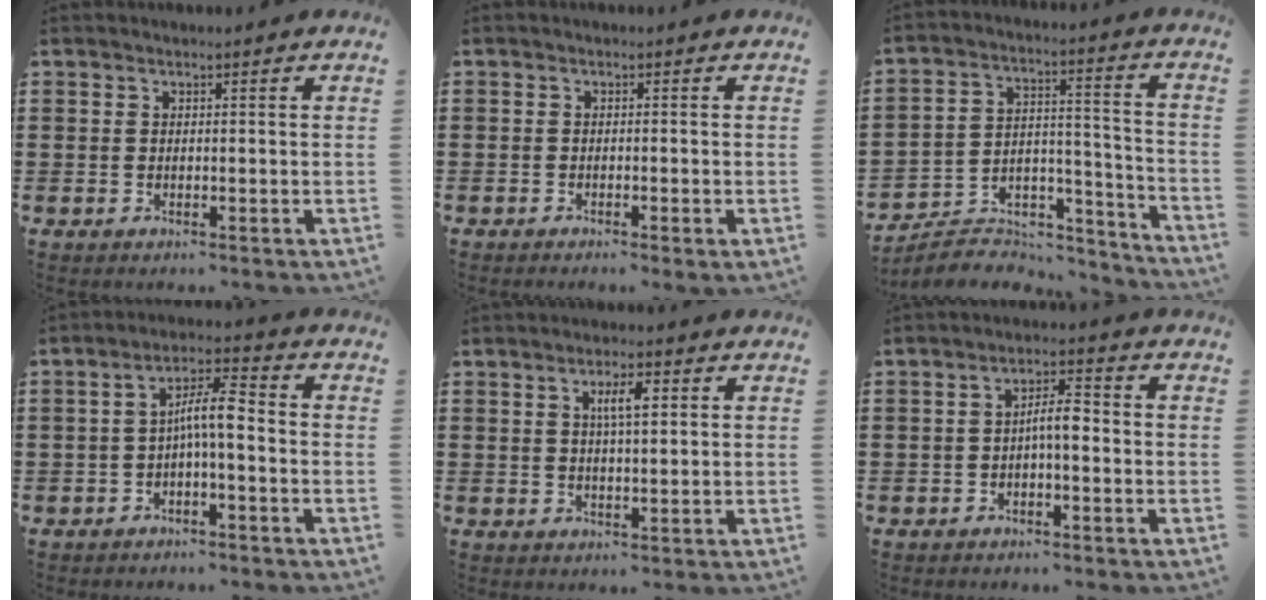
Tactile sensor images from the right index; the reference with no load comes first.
{"total": 0.7, "force": [-0.5, 0.0, 0.4], "torque": [-0.008, -0.001, -0.011]}
{"total": 6.5, "force": [-5.6, 2.9, 1.6], "torque": [-0.029, 0.013, -0.107]}
{"total": 6.3, "force": [-0.7, 1.6, 6.1], "torque": [-0.120, 0.012, -0.018]}
{"total": 4.0, "force": [1.2, 1.1, 3.6], "torque": [-0.066, 0.007, 0.015]}
{"total": 3.7, "force": [-0.6, 1.1, 3.5], "torque": [-0.066, 0.010, -0.014]}